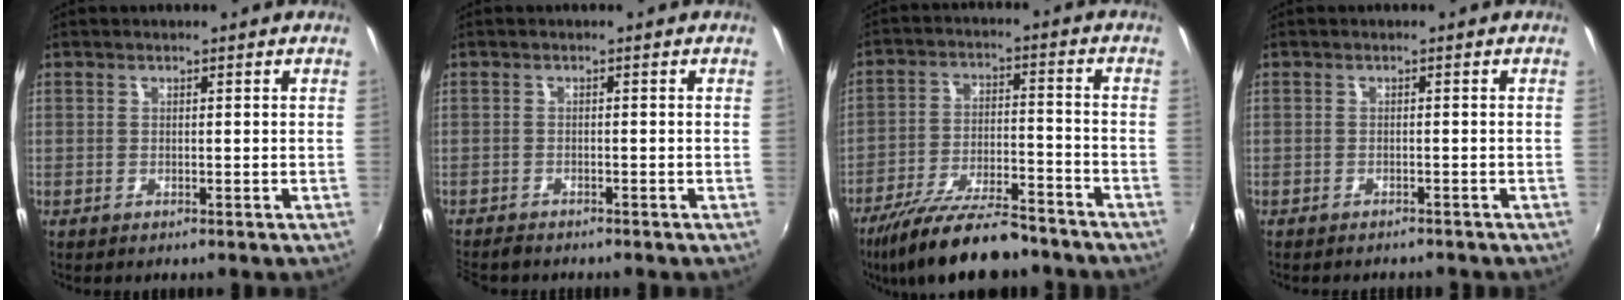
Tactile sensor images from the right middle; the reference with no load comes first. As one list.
[{"total": 3.6, "force": [-3.4, 1.0, 0.9], "torque": [-0.034, -0.018, -0.064]}, {"total": 17.2, "force": [-14.2, 4.1, 8.8], "torque": [-0.175, -0.024, -0.228]}, {"total": 2.8, "force": [-2.6, 0.7, 0.8], "torque": [-0.024, -0.011, -0.038]}]